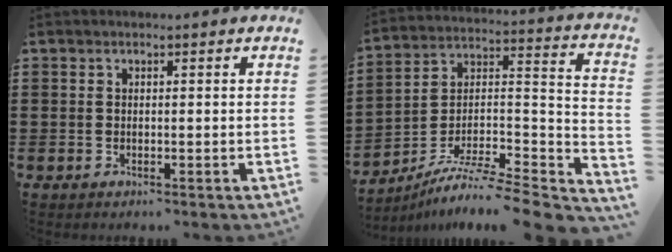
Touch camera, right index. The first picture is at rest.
{"total": 7.7, "force": [-6.2, 1.0, 4.5], "torque": [-0.072, 0.001, -0.123]}